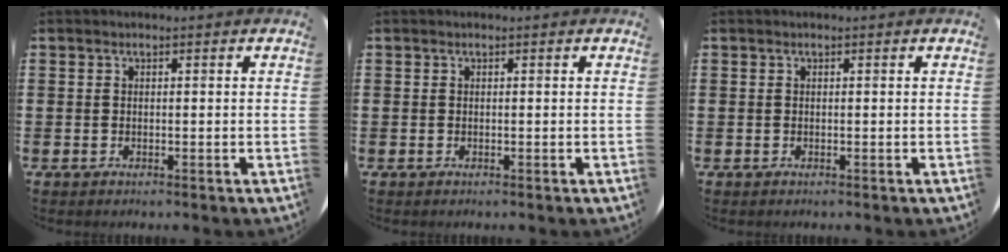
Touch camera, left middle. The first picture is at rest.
{"total": 0.0}
{"total": 0.0}